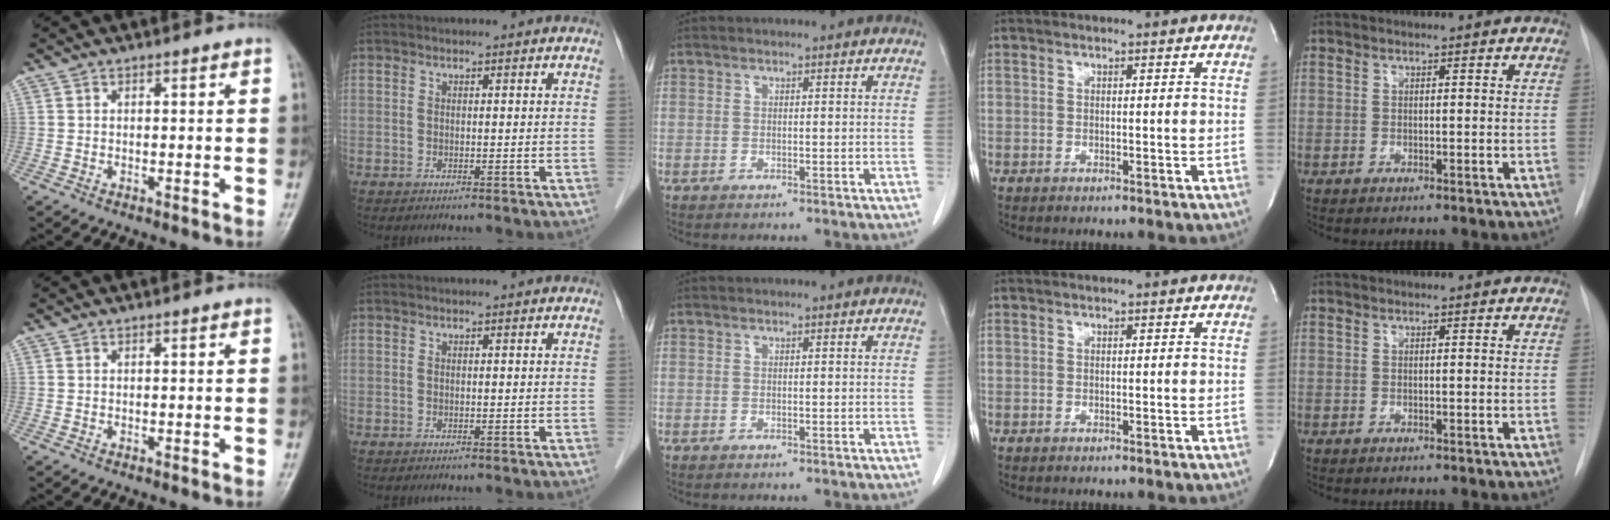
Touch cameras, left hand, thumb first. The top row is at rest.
{}